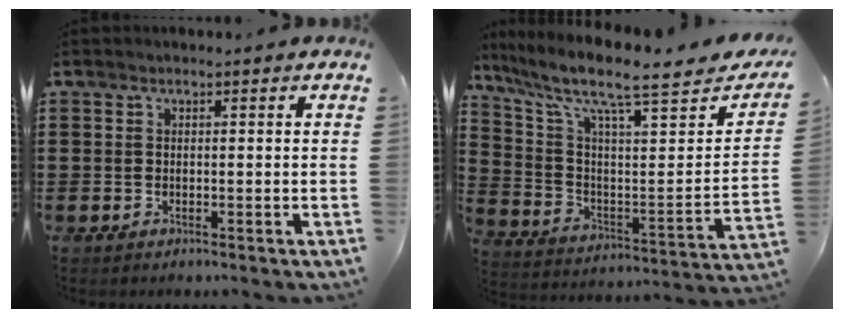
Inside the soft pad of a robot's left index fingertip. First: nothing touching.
{"total": 9.3, "force": [7.3, 1.5, 5.5], "torque": [-0.127, -0.062, 0.113]}